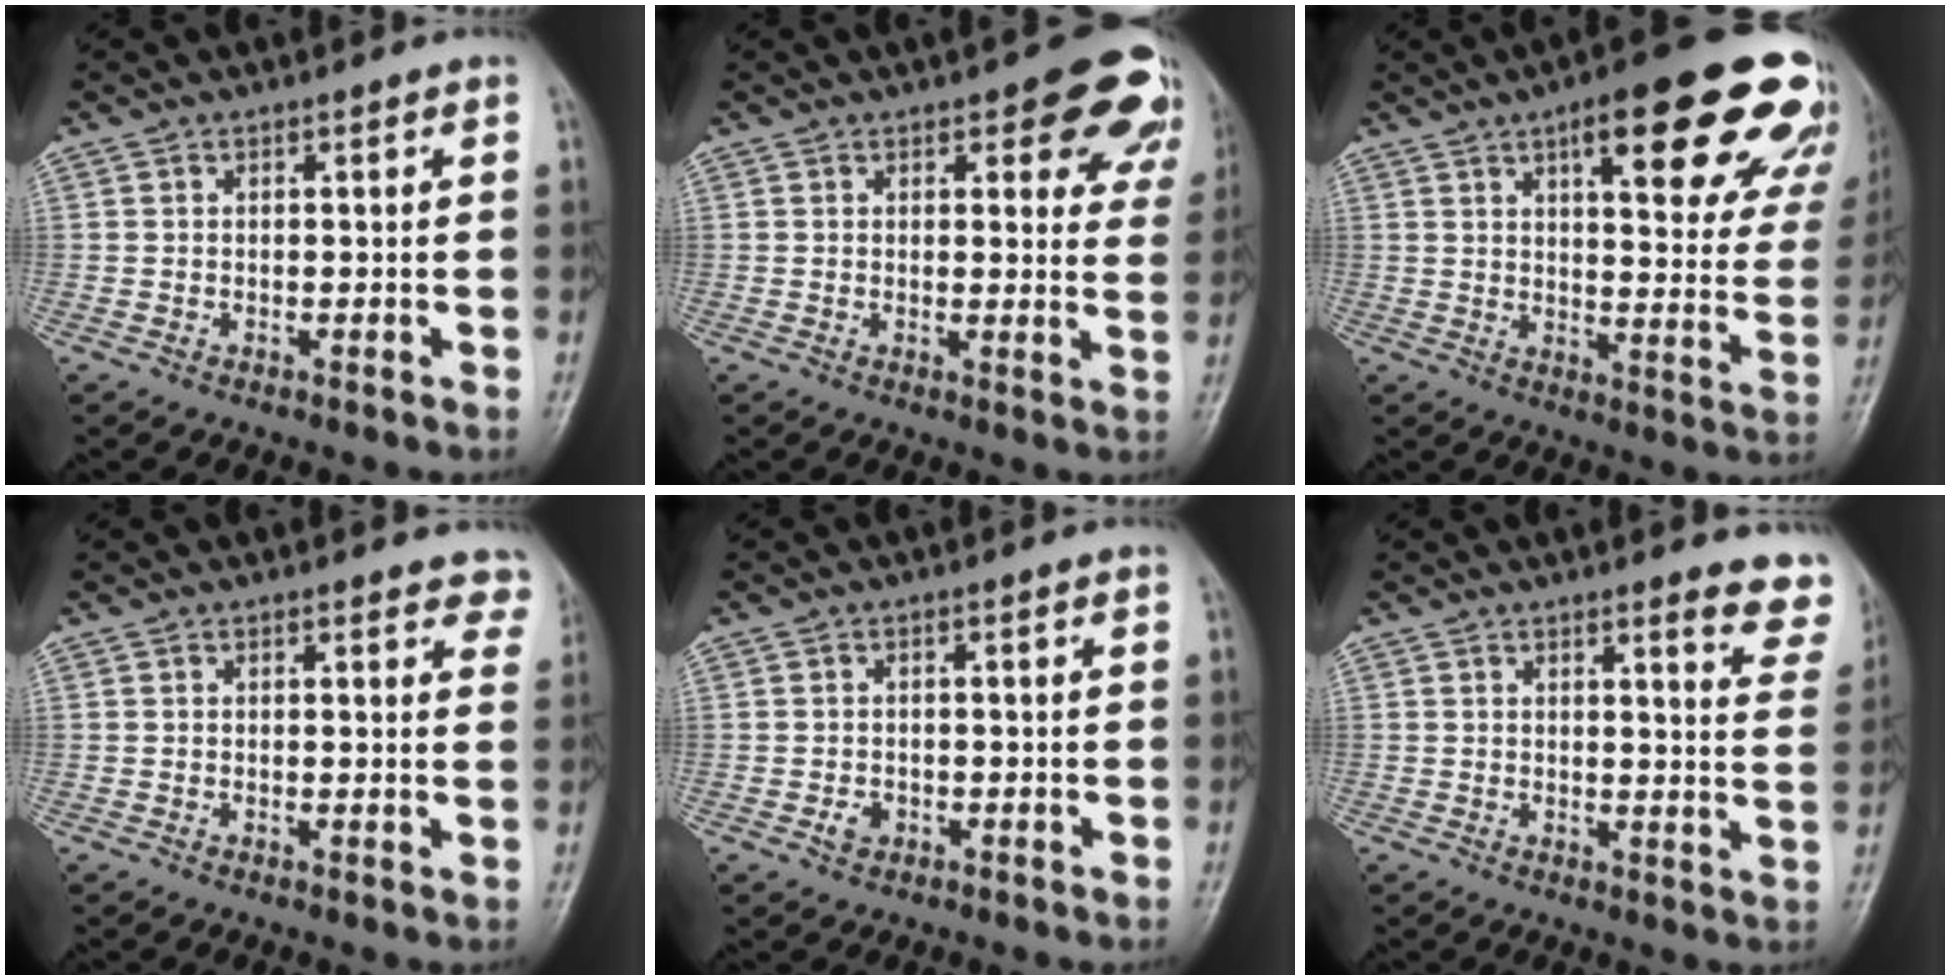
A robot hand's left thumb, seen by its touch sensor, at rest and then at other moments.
{"total": 11.0, "force": [6.6, 4.7, 7.4], "torque": [-0.035, -0.029, 0.066]}
{"total": 24.7, "force": [13.9, 7.5, 19.0], "torque": [-0.206, -0.034, 0.175]}
{"total": 4.4, "force": [3.7, 1.9, 1.5], "torque": [0.018, -0.014, 0.026]}
{"total": 1.9, "force": [-0.7, 1.5, 0.9], "torque": [-0.009, 0.003, -0.011]}
{"total": 9.3, "force": [8.0, 2.0, 4.4], "torque": [-0.014, -0.043, 0.065]}